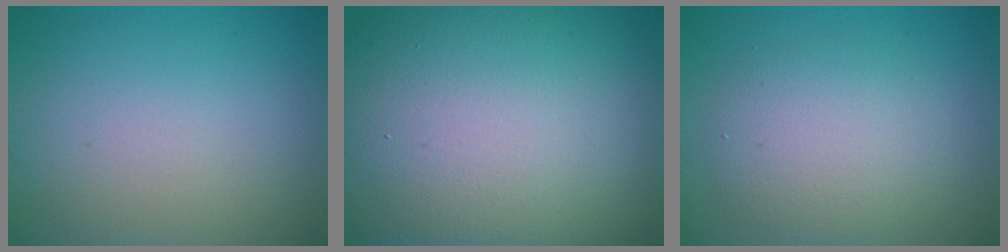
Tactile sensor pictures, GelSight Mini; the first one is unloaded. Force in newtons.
{"total": 19.7, "press": 19.7, "slide": 0.7}
{"total": 4.3, "press": 4.3, "slide": 0.3}